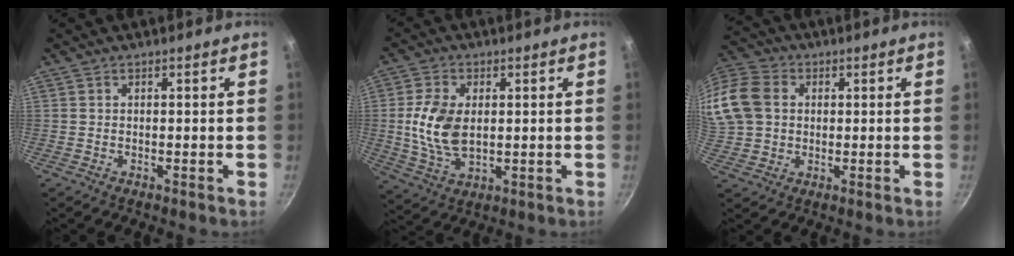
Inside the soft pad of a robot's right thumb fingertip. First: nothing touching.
{"total": 10.6, "force": [0.9, 6.4, 8.3], "torque": [-0.159, -0.010, 0.020]}
{"total": 23.8, "force": [4.3, 19.7, 12.8], "torque": [-0.334, 0.057, 0.077]}